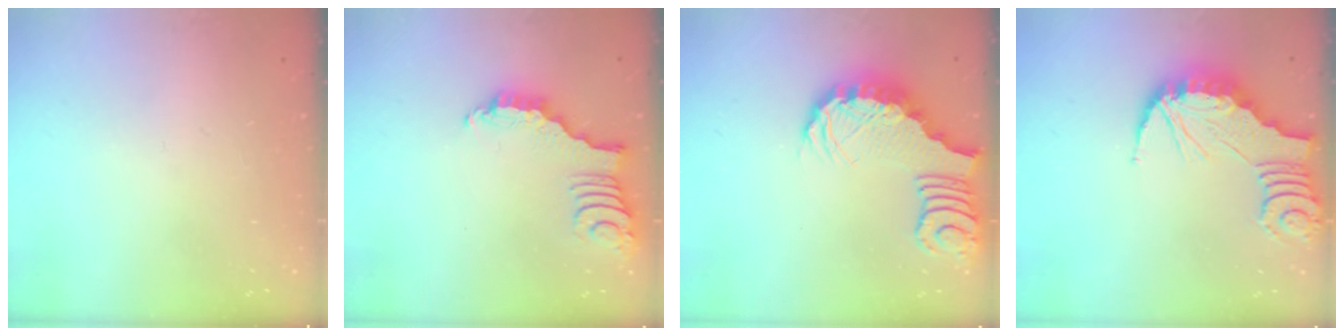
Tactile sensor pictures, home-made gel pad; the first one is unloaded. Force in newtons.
{"total": 2.9, "press": 2.9, "slide": 0.4}
{"total": 2.6, "press": 2.5, "slide": 0.5}
{"total": 2.2, "press": 2.2, "slide": 0.2}